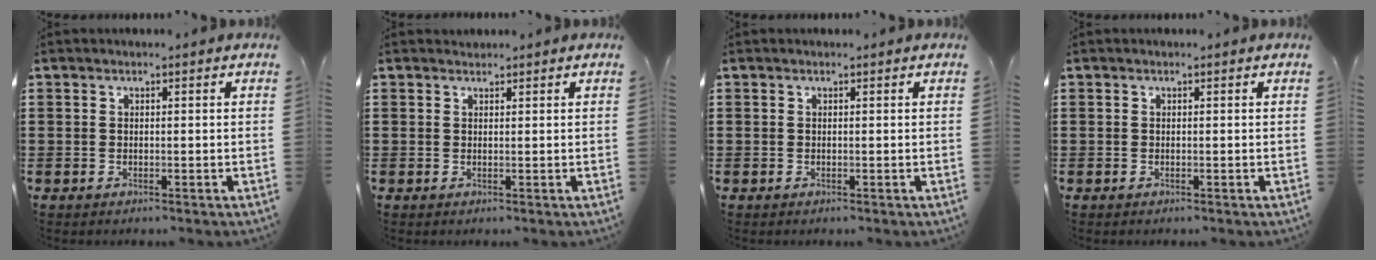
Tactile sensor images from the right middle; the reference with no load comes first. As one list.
[{"total": 0.9, "force": [0.9, 0.1, -0.2], "torque": [0.001, -0.002, 0.018]}, {"total": 0.0}, {"total": 0.0}]